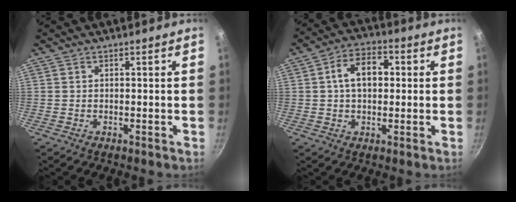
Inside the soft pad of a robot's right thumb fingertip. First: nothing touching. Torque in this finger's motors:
{"motor_torque": [-0.86, 1.03, 0.85, -0.14, 0.04]}